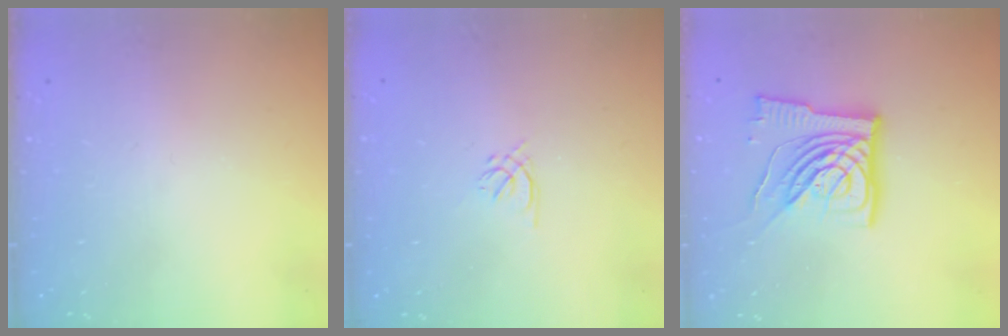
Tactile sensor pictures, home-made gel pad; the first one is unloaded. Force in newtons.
{"total": 1.4, "press": 1.3, "slide": 0.5}
{"total": 14.1, "press": 13.9, "slide": 2.0}